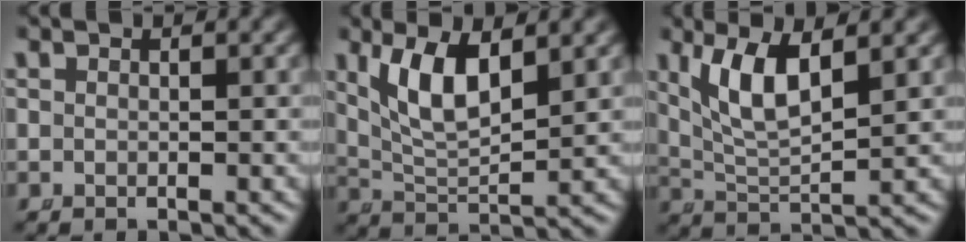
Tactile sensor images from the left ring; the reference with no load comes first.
{"total": 5.5, "force": [2.2, 2.4, 4.4], "torque": [-0.095, -0.011, 0.051]}
{"total": 5.4, "force": [2.2, 2.3, 4.4], "torque": [-0.098, -0.010, 0.050]}